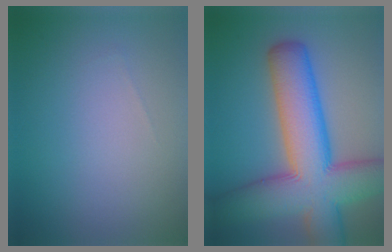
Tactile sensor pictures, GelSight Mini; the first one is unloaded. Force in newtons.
{"total": 12.7, "press": 12.6, "slide": 0.7}